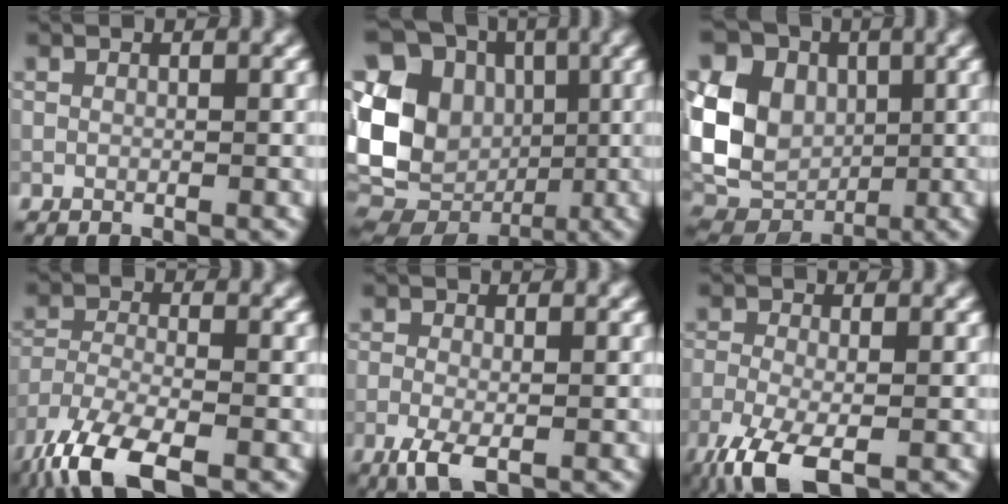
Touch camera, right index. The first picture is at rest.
{"total": 14.2, "force": [-0.4, 11.8, 8.0], "torque": [-0.175, 0.004, -0.001]}
{"total": 12.1, "force": [2.1, 9.7, 6.9], "torque": [-0.149, 0.020, 0.027]}
{"total": 8.7, "force": [-6.3, 2.7, 5.3], "torque": [-0.111, -0.018, -0.129]}
{"total": 3.1, "force": [-1.4, 1.3, 2.4], "torque": [-0.053, -0.006, -0.031]}
{"total": 6.1, "force": [-3.6, 2.1, 4.4], "torque": [-0.099, -0.013, -0.077]}